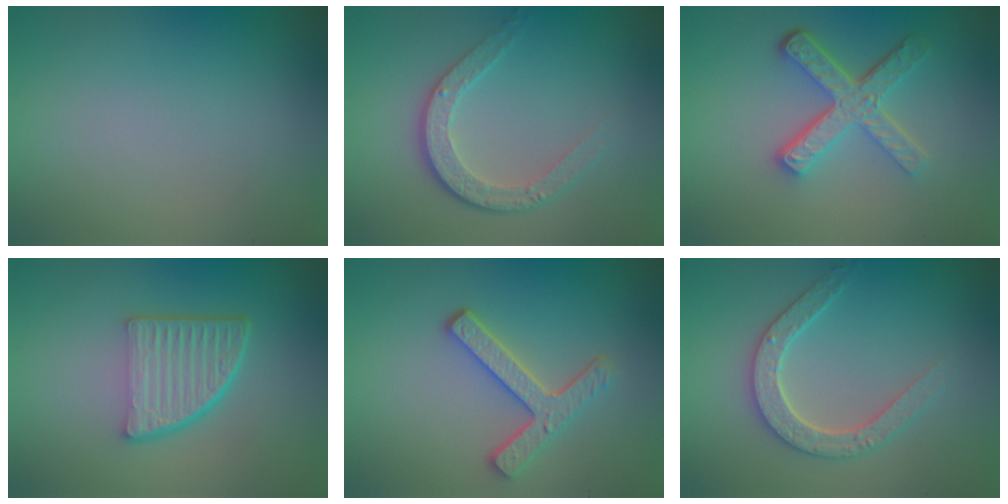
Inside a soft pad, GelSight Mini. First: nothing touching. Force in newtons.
{"total": 3.7, "press": 2.8, "slide": 2.5}
{"total": 5.1, "press": 3.7, "slide": 3.5}
{"total": 5.6, "press": 3.8, "slide": 4.1}
{"total": 3.6, "press": 3.0, "slide": 2.0}
{"total": 3.0, "press": 2.9, "slide": 0.6}